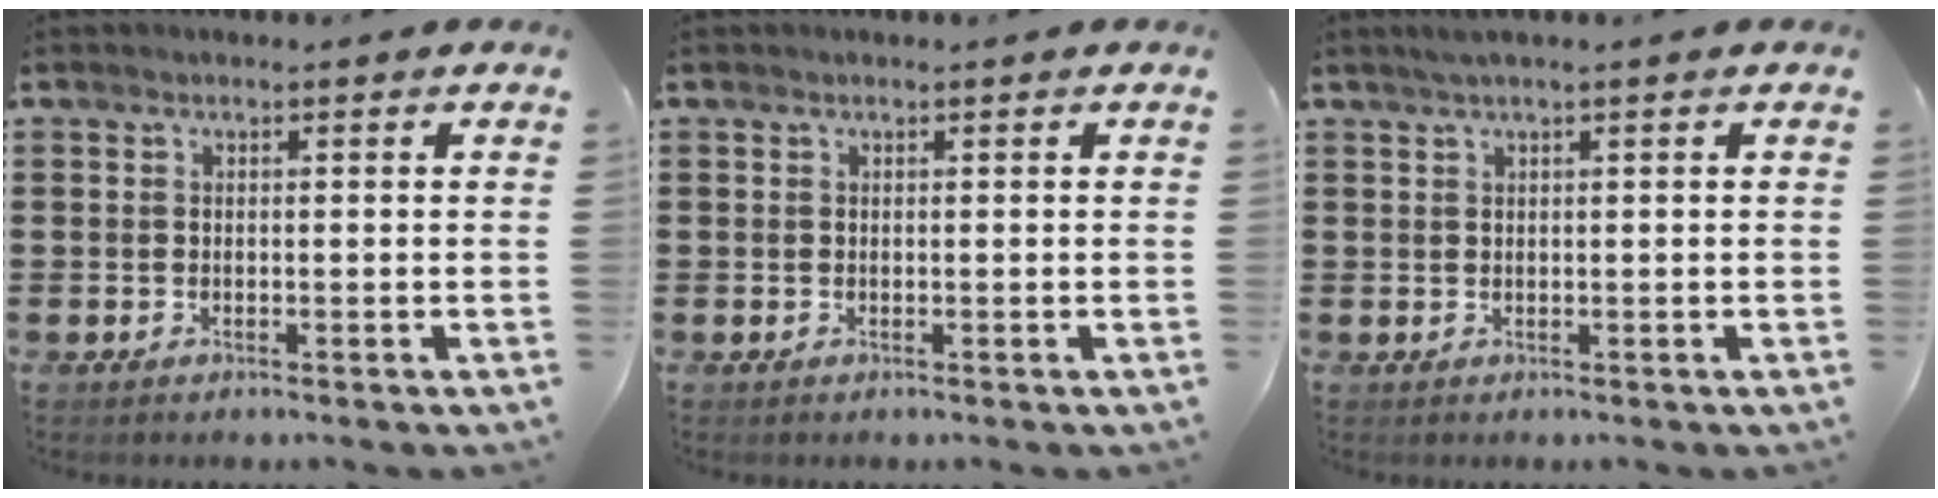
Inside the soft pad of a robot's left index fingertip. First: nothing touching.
{"total": 0.0}
{"total": 1.2, "force": [0.6, -0.1, 1.1], "torque": [-0.019, 0.000, 0.011]}